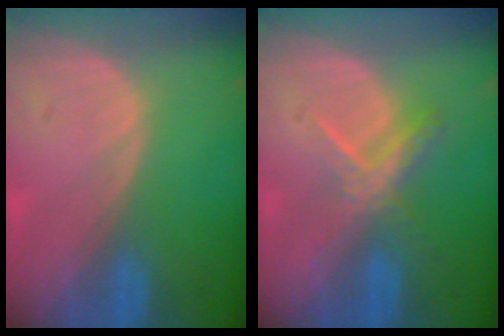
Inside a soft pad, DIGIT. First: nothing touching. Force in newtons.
{"total": 5.5, "press": 4.9, "slide": 2.5}